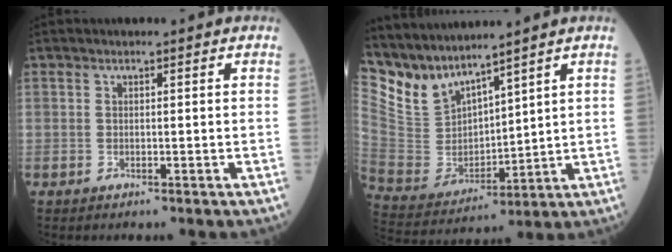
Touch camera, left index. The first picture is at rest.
{"total": 9.6, "force": [9.1, 1.6, 2.3], "torque": [-0.077, 0.005, 0.211]}